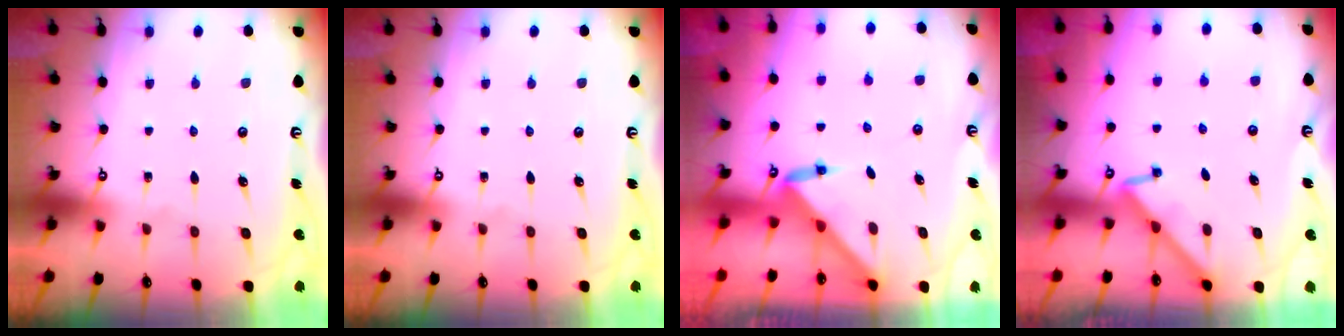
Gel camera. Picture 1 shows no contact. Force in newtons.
{"total": 0.0}
{"total": 3.3, "press": 3.3, "slide": 0.2}
{"total": 3.3, "press": 3.2, "slide": 0.6}